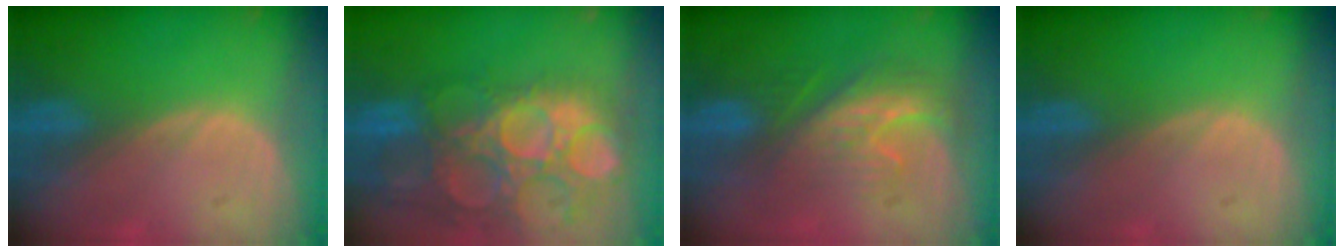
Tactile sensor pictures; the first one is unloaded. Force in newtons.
{"total": 15.4, "press": 12.7, "slide": 8.7}
{"total": 8.8, "press": 7.5, "slide": 4.6}
{"total": 0.0}